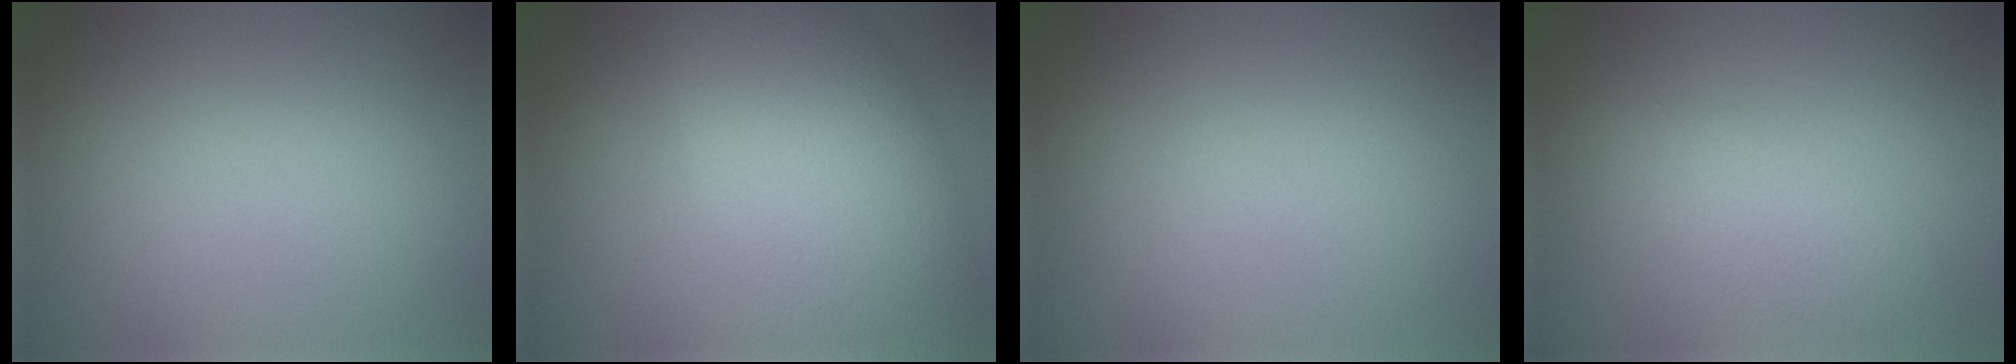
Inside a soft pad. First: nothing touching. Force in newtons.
{"total": 10.0, "press": 10.0, "slide": 0.4}
{"total": 0.0}
{"total": 3.3, "press": 3.3, "slide": 0.2}